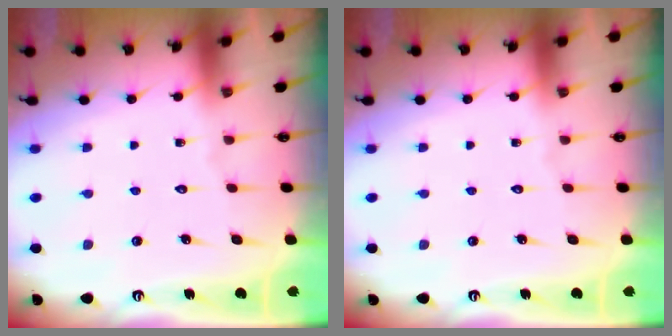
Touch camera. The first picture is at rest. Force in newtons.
{"total": 0.0}